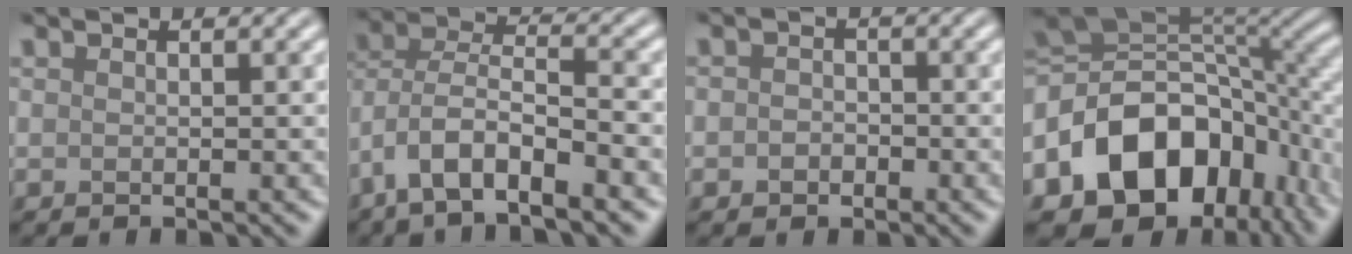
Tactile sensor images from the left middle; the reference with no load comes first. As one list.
[{"total": 7.9, "force": [-4.5, 2.8, 5.8], "torque": [-0.105, 0.007, -0.092]}, {"total": 1.5, "force": [-0.5, 1.3, 0.6], "torque": [-0.007, -0.001, -0.014]}, {"total": 14.7, "force": [-5.5, 10.4, 8.8], "torque": [-0.157, -0.005, -0.093]}]